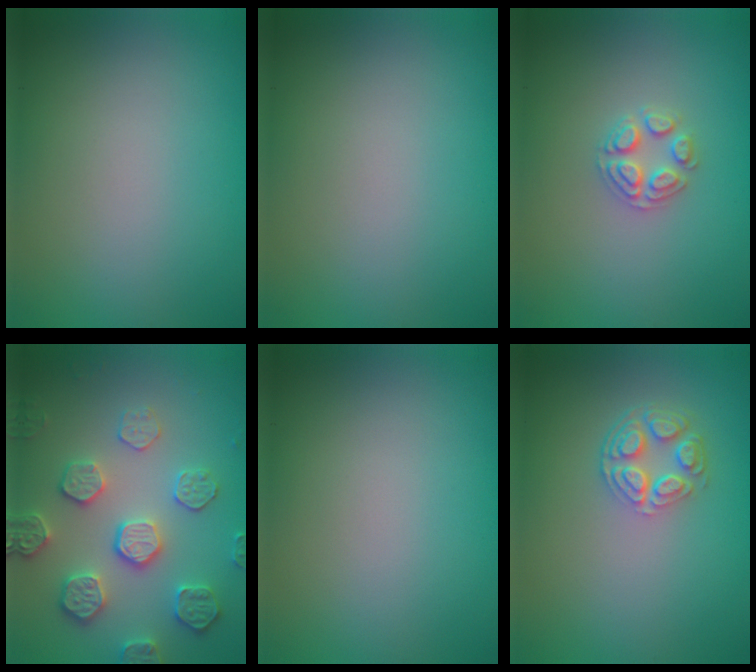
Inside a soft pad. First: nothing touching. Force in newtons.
{"total": 0.0}
{"total": 2.5, "press": 2.5, "slide": 0.3}
{"total": 4.6, "press": 4.5, "slide": 0.8}
{"total": 0.0}
{"total": 4.1, "press": 3.2, "slide": 2.6}